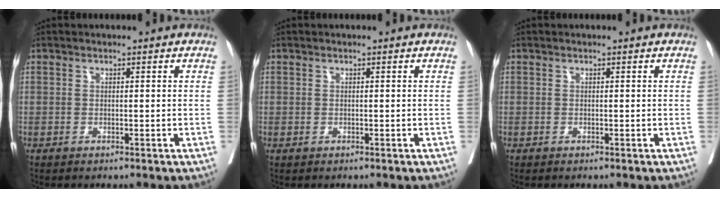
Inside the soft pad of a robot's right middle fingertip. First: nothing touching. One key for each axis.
{"total": 0.0}
{"total": 0.0}